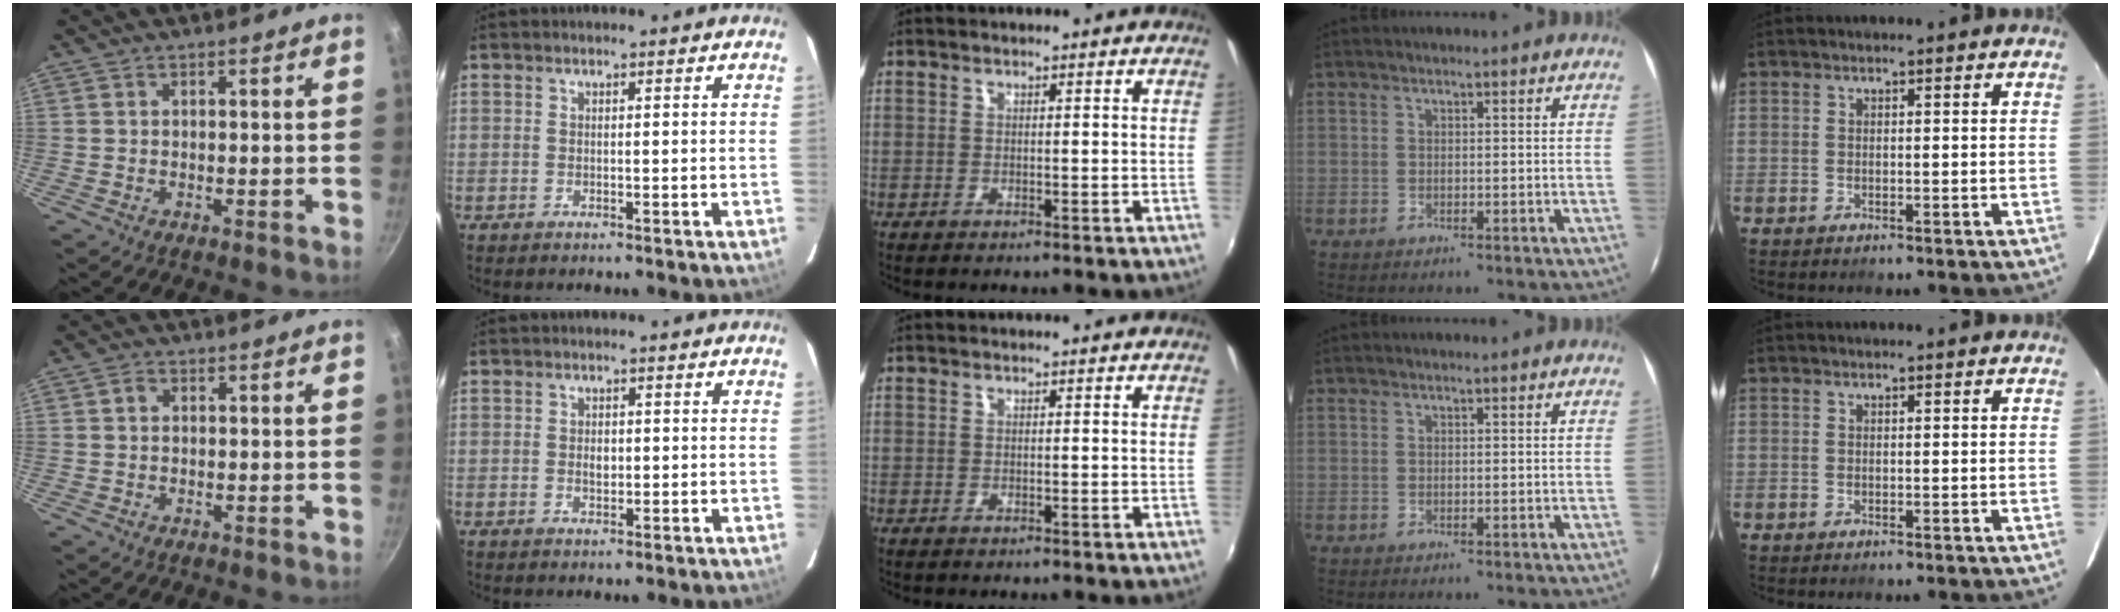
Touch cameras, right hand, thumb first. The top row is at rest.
{"thumb": {"total": 1.5, "force": [0.3, 1.2, 0.8], "torque": [-0.012, 0.004, 0.003]}, "index": {"total": 1.8, "force": [-0.1, 1.3, 1.2], "torque": [-0.019, 0.000, -0.002]}}